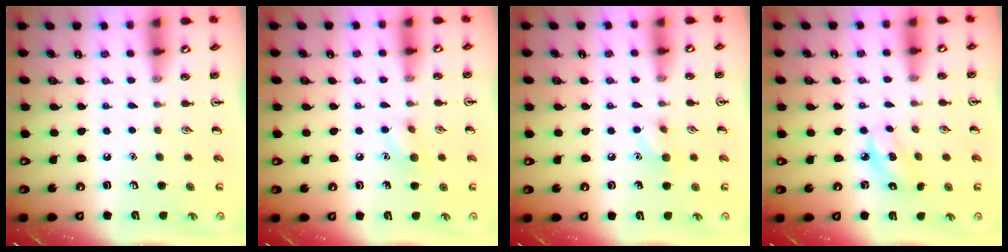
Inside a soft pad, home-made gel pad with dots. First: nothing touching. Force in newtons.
{"total": 6.9, "press": 6.6, "slide": 2.0}
{"total": 6.6, "press": 6.3, "slide": 2.0}
{"total": 3.8, "press": 3.8, "slide": 0.4}